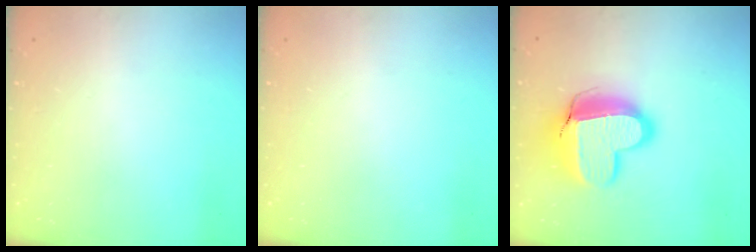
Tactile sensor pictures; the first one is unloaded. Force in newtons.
{"total": 0.0}
{"total": 17.3, "press": 17.2, "slide": 1.3}